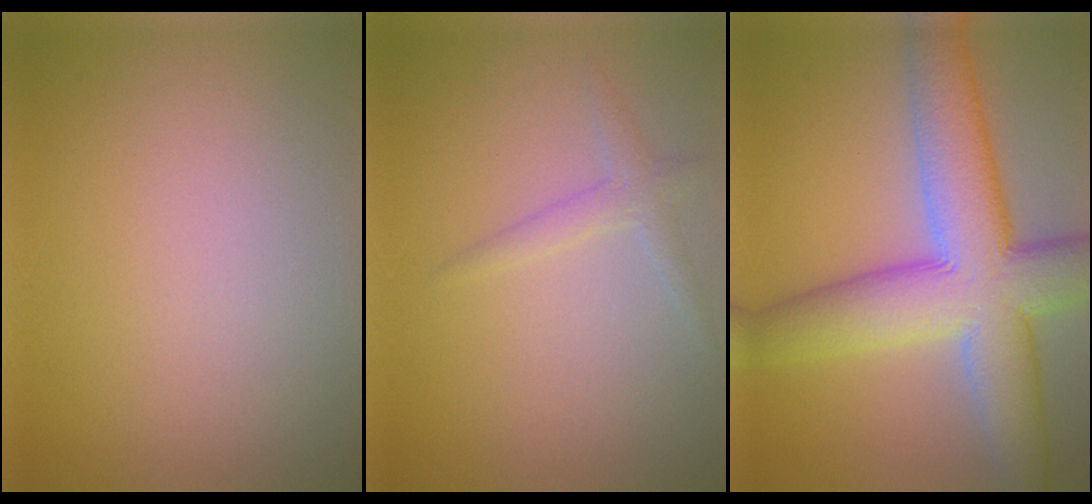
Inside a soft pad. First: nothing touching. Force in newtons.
{"total": 1.4, "press": 1.4, "slide": 0.0}
{"total": 10.6, "press": 10.6, "slide": 0.5}